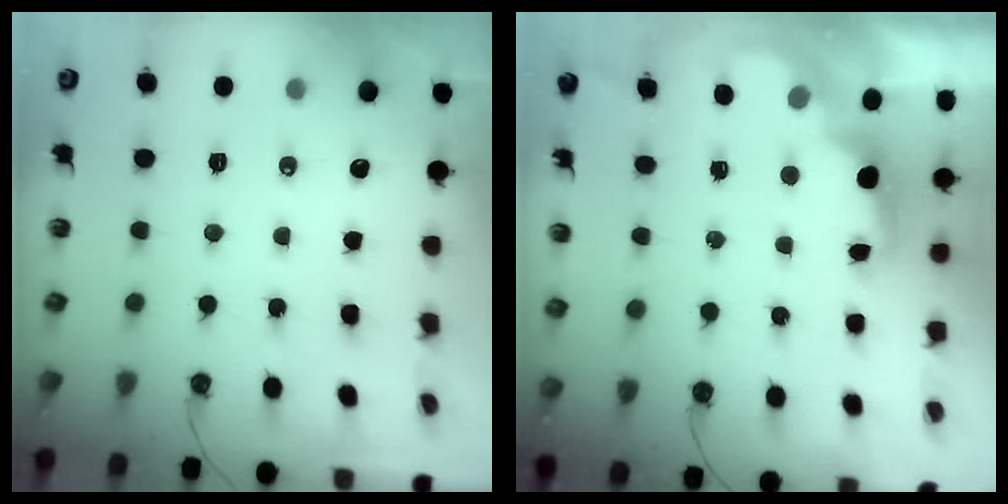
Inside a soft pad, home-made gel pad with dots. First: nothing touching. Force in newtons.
{"total": 2.6, "press": 2.5, "slide": 0.8}